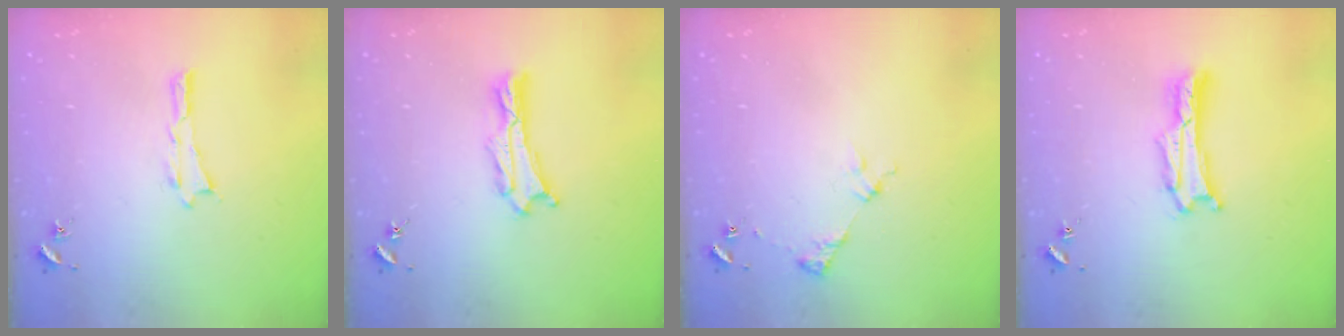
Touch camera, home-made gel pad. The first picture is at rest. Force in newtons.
{"total": 1.2, "press": 1.2, "slide": 0.2}
{"total": 2.9, "press": 2.9, "slide": 0.4}
{"total": 1.7, "press": 1.7, "slide": 0.3}